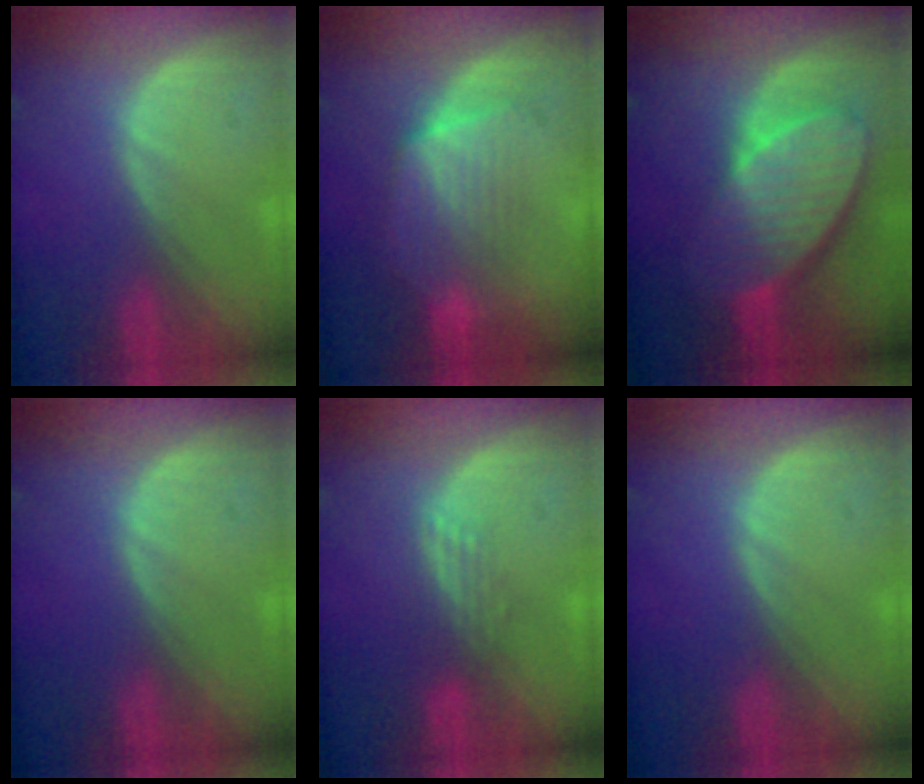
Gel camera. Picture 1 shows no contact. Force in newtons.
{"total": 7.3, "press": 6.9, "slide": 2.6}
{"total": 10.3, "press": 9.0, "slide": 5.1}
{"total": 0.0}
{"total": 3.0, "press": 2.5, "slide": 1.7}
{"total": 0.0}